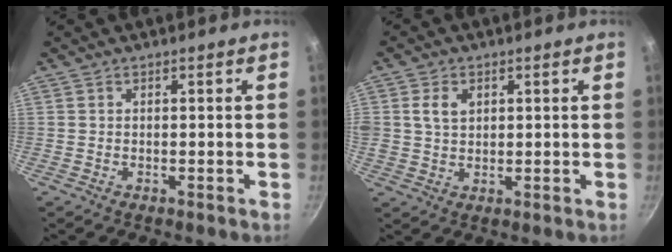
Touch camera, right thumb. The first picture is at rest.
{"total": 4.5, "force": [1.4, 3.2, 2.8], "torque": [-0.042, -0.001, 0.026]}